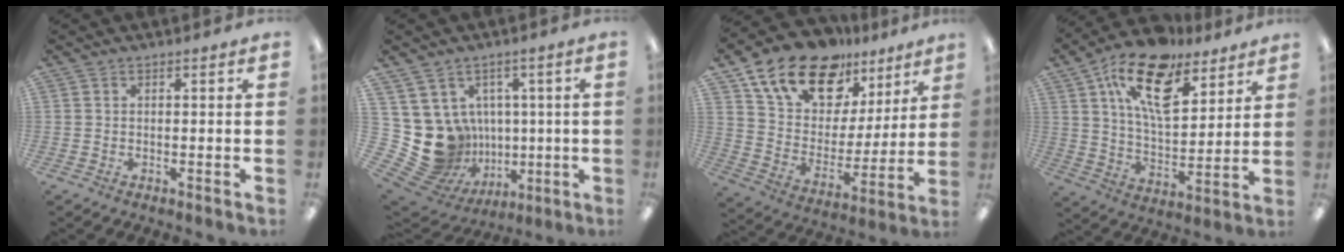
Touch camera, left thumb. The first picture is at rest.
{"total": 13.9, "force": [-1.1, 13.0, 4.7], "torque": [-0.126, -0.027, 0.014]}
{"total": 18.1, "force": [13.3, 10.0, 7.3], "torque": [-0.145, -0.079, 0.242]}
{"total": 18.9, "force": [11.5, 9.0, 12.0], "torque": [-0.198, -0.052, 0.201]}